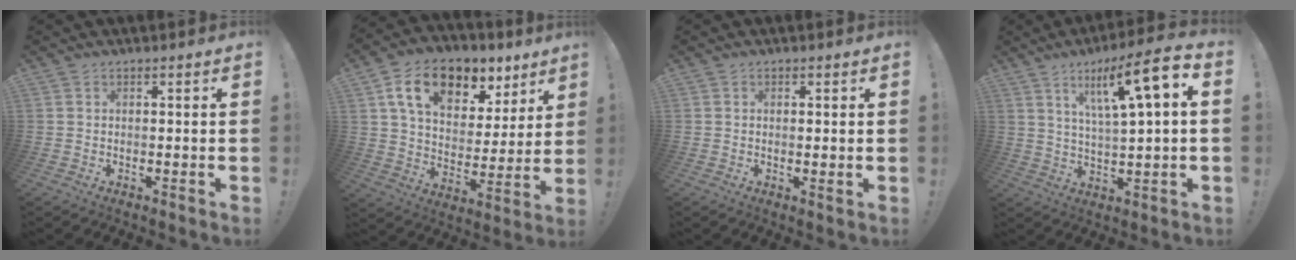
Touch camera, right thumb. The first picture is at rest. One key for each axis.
{"total": 16.9, "fx": 9.7, "fy": 10.0, "fz": 9.7, "tx": -0.154, "ty": -0.043, "tz": 0.173}
{"total": 1.3, "fx": 0.6, "fy": 0.2, "fz": 1.1, "tx": 0.003, "ty": -0.010, "tz": 0.006}
{"total": 13.6, "fx": 5.5, "fy": 1.8, "fz": 12.3, "tx": -0.198, "ty": -0.022, "tz": 0.077}